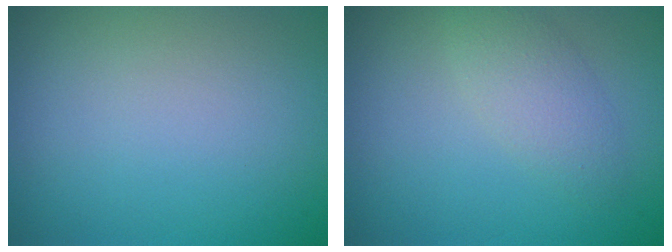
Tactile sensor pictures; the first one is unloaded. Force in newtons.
{"total": 2.4, "press": 2.4, "slide": 0.1}